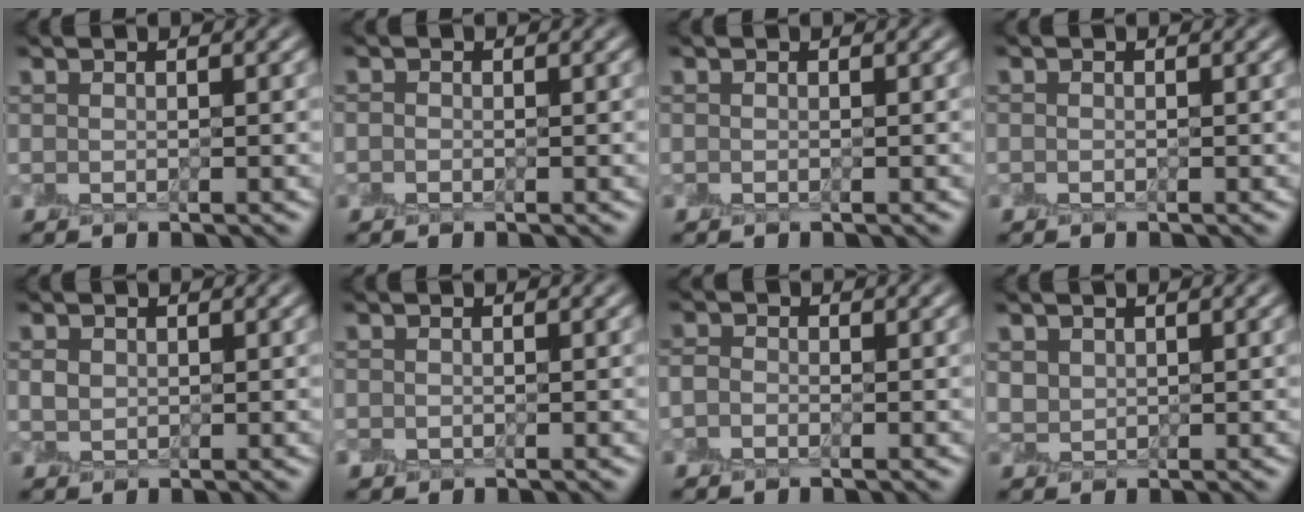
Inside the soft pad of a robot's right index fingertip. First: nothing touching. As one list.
[{"total": 0.6, "force": [-0.4, 0.4, 0.0], "torque": [0.004, 0.001, -0.005]}, {"total": 0.0}, {"total": 0.6, "force": [-0.3, 0.4, -0.1], "torque": [0.006, 0.001, -0.002]}, {"total": 1.1, "force": [0.0, 1.0, 0.4], "torque": [-0.008, 0.003, 0.008]}, {"total": 0.5, "force": [-0.3, 0.4, 0.0], "torque": [0.003, 0.002, -0.002]}, {"total": 1.1, "force": [-0.7, 0.8, 0.2], "torque": [-0.001, 0.003, -0.015]}, {"total": 1.5, "force": [0.6, 1.3, 0.4], "torque": [-0.009, 0.001, 0.020]}]